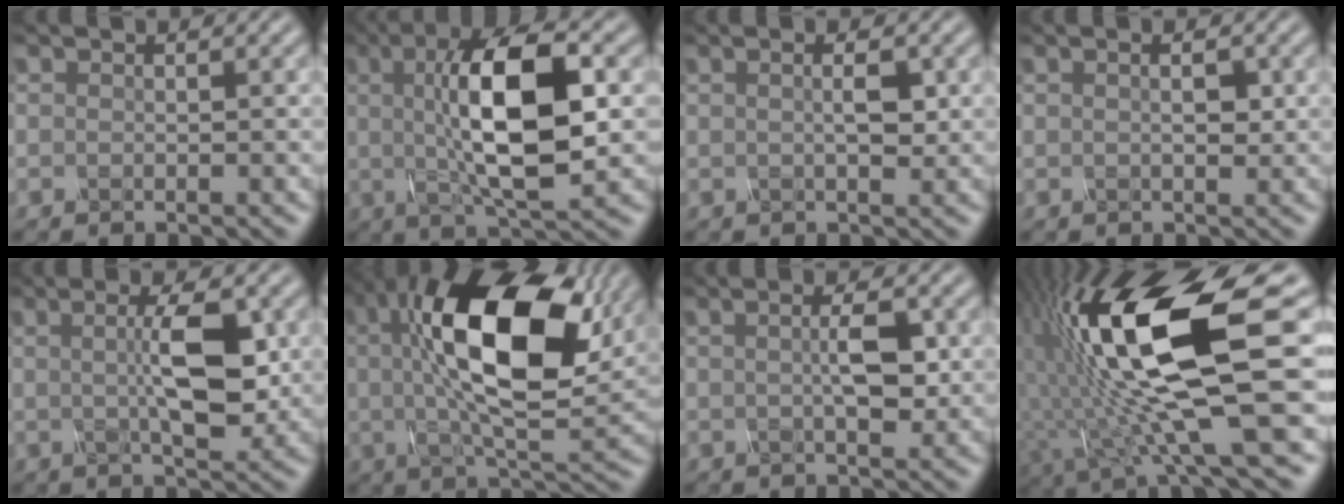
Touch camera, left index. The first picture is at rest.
{"total": 10.9, "force": [1.1, 3.5, 10.3], "torque": [-0.164, 0.009, 0.017]}
{"total": 2.3, "force": [0.5, 0.5, 2.2], "torque": [-0.031, -0.002, 0.009]}
{"total": 2.2, "force": [0.7, 0.8, 2.0], "torque": [-0.018, 0.000, 0.004]}
{"total": 6.0, "force": [0.8, 1.5, 5.8], "torque": [-0.094, 0.003, 0.014]}
{"total": 14.5, "force": [3.7, 6.2, 12.6], "torque": [-0.215, 0.008, 0.056]}
{"total": 3.5, "force": [0.5, 0.8, 3.4], "torque": [-0.060, 0.003, 0.007]}
{"total": 15.1, "force": [2.1, 4.2, 14.3], "torque": [-0.261, -0.008, 0.039]}